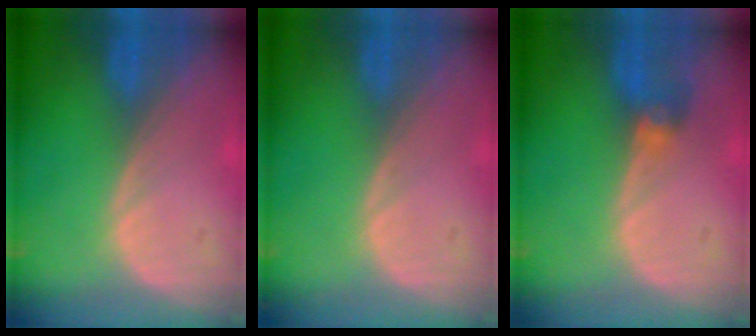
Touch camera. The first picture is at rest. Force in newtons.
{"total": 0.0}
{"total": 2.6, "press": 2.6, "slide": 0.6}